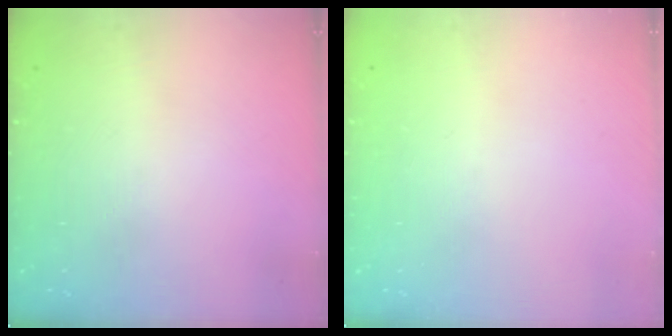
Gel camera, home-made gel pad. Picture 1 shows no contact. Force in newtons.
{"total": 0.0}